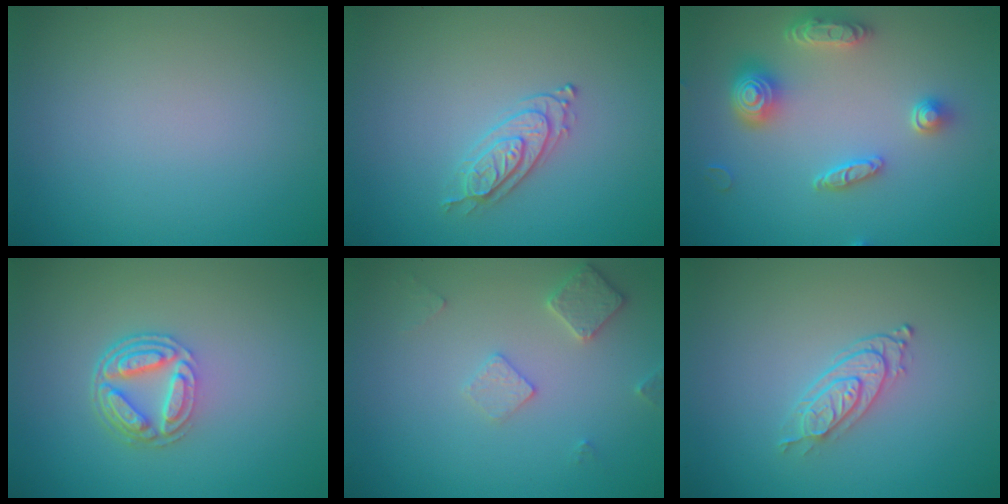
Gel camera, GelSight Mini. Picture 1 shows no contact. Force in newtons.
{"total": 2.2, "press": 2.1, "slide": 0.6}
{"total": 4.7, "press": 3.9, "slide": 2.5}
{"total": 4.5, "press": 3.3, "slide": 3.0}
{"total": 2.5, "press": 2.4, "slide": 0.4}
{"total": 2.8, "press": 2.2, "slide": 1.7}